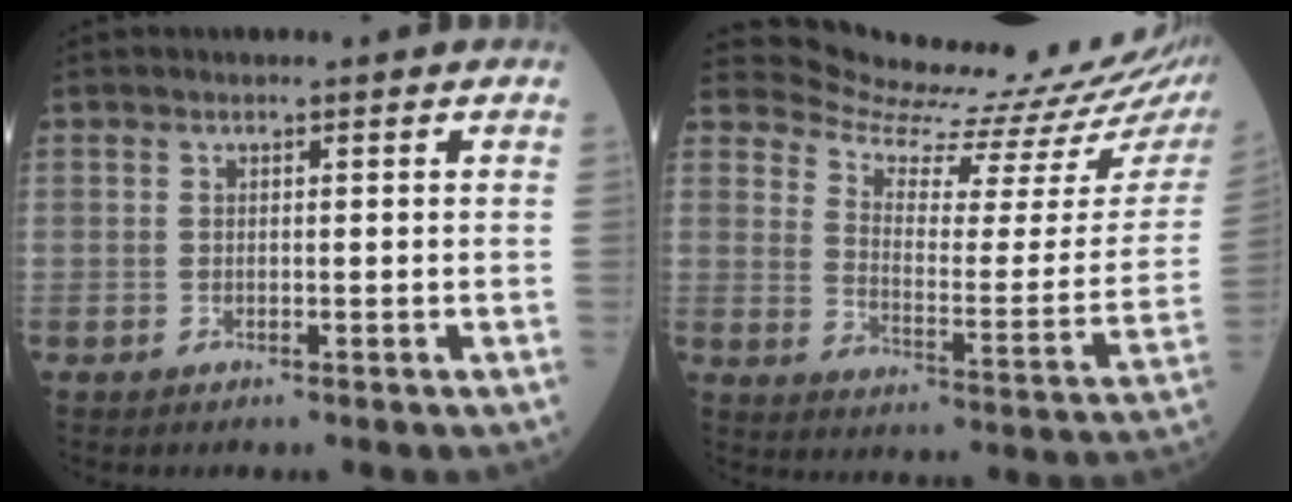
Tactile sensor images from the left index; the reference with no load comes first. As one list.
[{"total": 17.4, "force": [17.1, 0.0, 3.2], "torque": [-0.057, -0.122, 0.217]}]